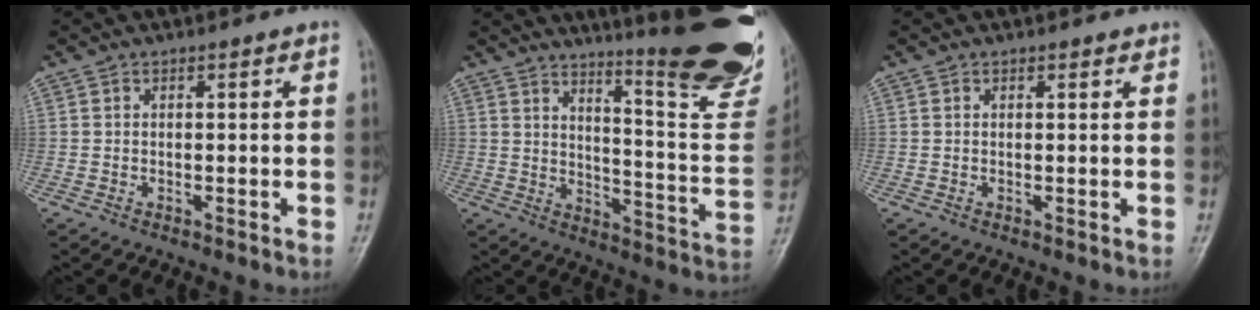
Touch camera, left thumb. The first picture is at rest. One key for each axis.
{"total": 25.1, "fx": 19.5, "fy": 3.1, "fz": 15.4, "tx": -0.182, "ty": -0.167, "tz": 0.249}
{"total": 1.1, "fx": 0.9, "fy": 0.4, "fz": 0.5, "tx": -0.005, "ty": -0.003, "tz": 0.008}